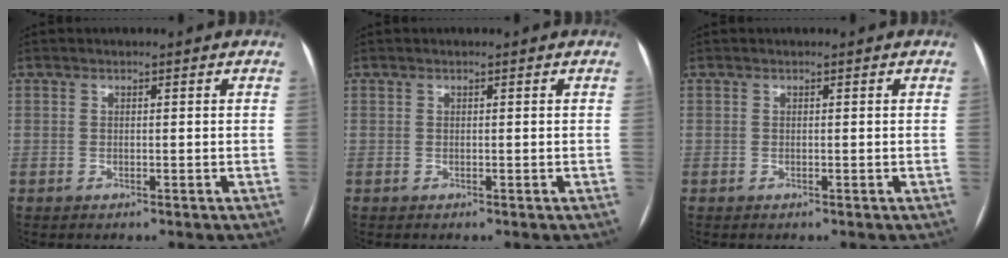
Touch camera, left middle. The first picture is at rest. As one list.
[{"total": 0.0}, {"total": 0.0}]